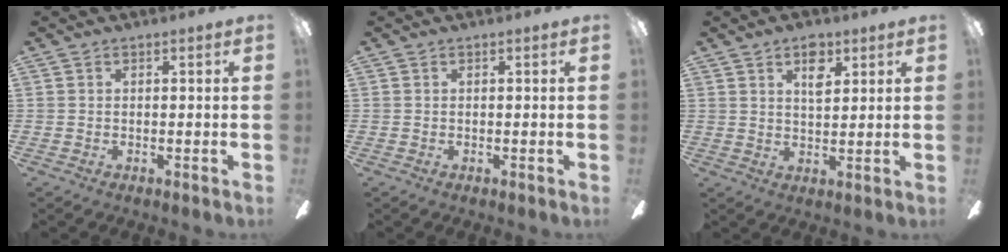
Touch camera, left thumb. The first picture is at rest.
{"total": 0.0}
{"total": 6.0, "force": [3.6, 2.7, 3.9], "torque": [-0.052, -0.008, 0.060]}